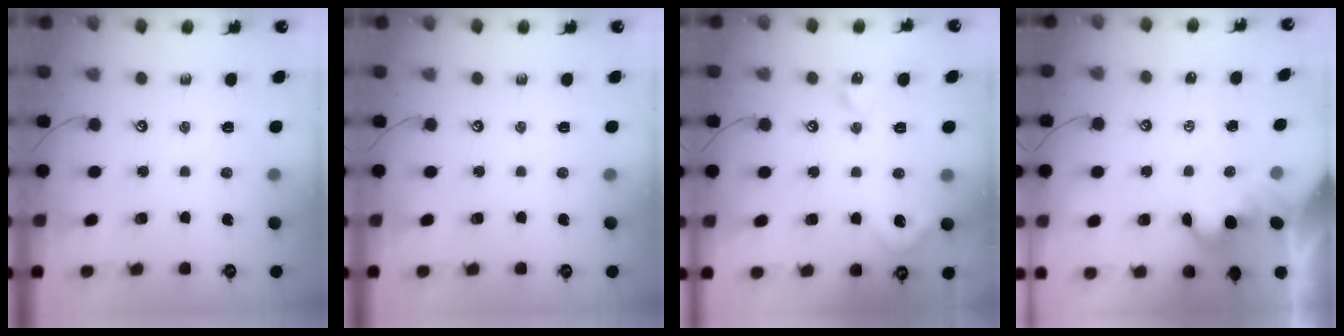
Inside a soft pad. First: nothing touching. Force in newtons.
{"total": 0.0}
{"total": 8.5, "press": 8.5, "slide": 0.8}
{"total": 2.1, "press": 2.1, "slide": 0.2}